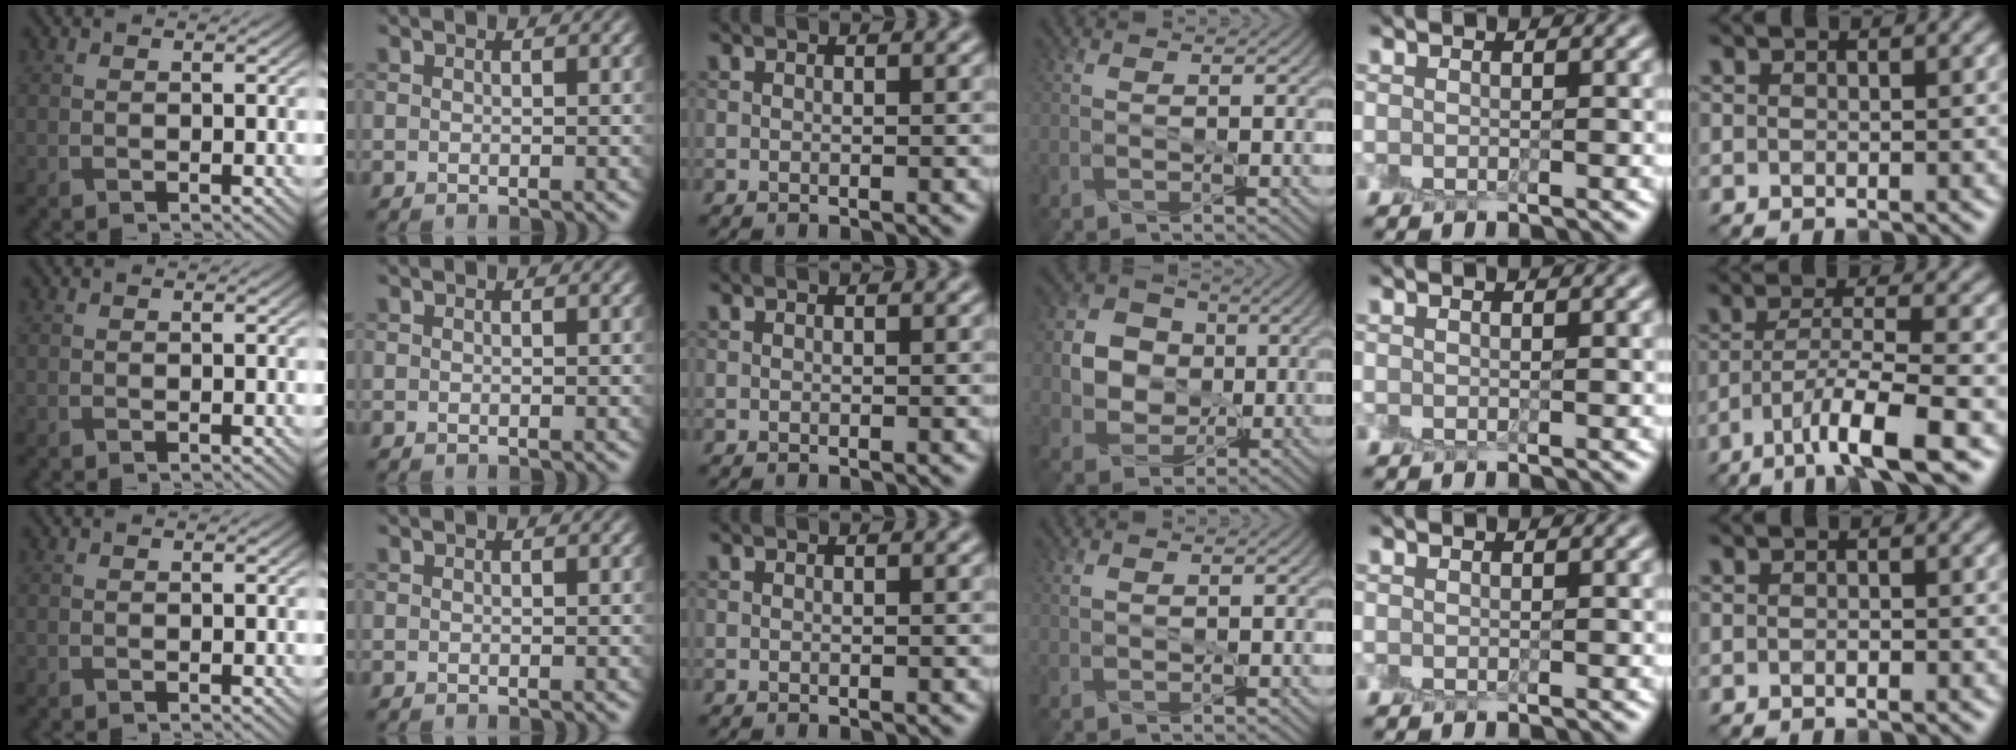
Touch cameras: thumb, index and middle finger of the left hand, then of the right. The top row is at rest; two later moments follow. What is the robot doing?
{"motion": "peel", "object": "sticky note"}